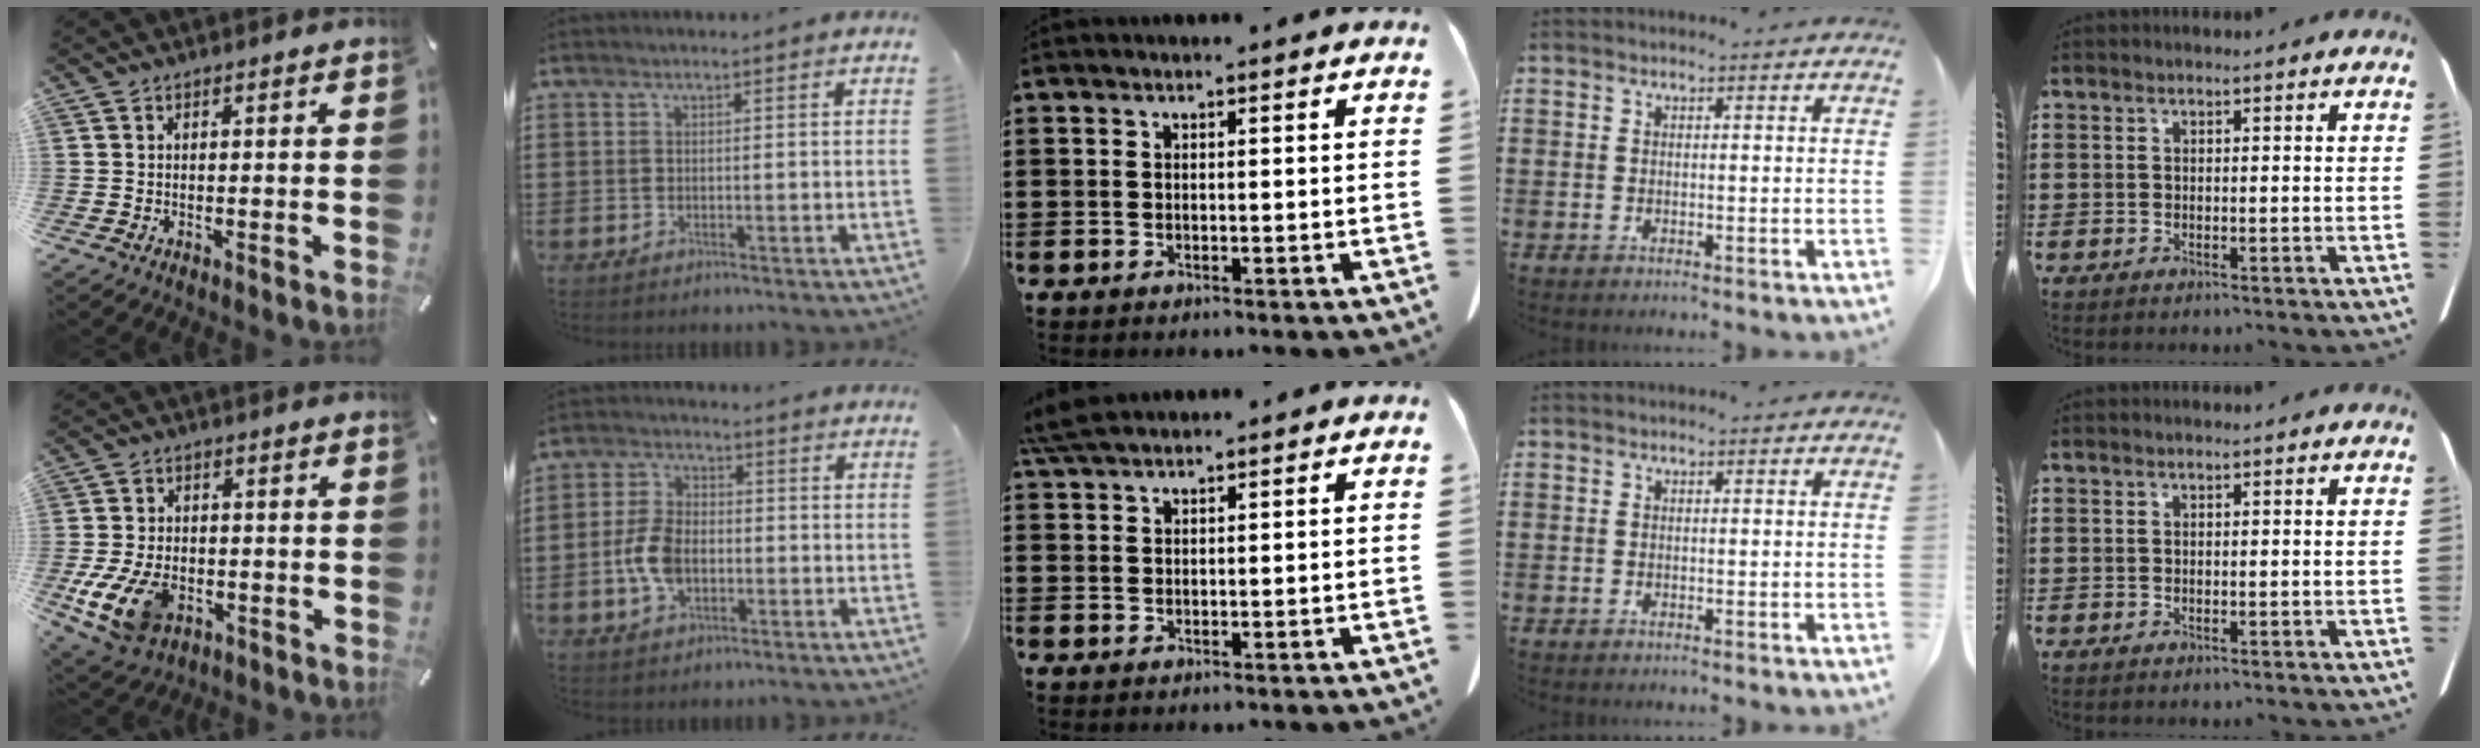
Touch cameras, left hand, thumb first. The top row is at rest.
{"thumb": {"total": 12.2, "force": [-3.8, 8.4, 8.0], "torque": [-0.172, 0.006, -0.066]}, "index": {"total": 6.7, "force": [-1.5, 4.2, 5.0], "torque": [-0.130, -0.002, -0.036]}, "middle": {"total": 3.6, "force": [3.1, 0.5, 1.9], "torque": [-0.046, 0.000, 0.059]}}